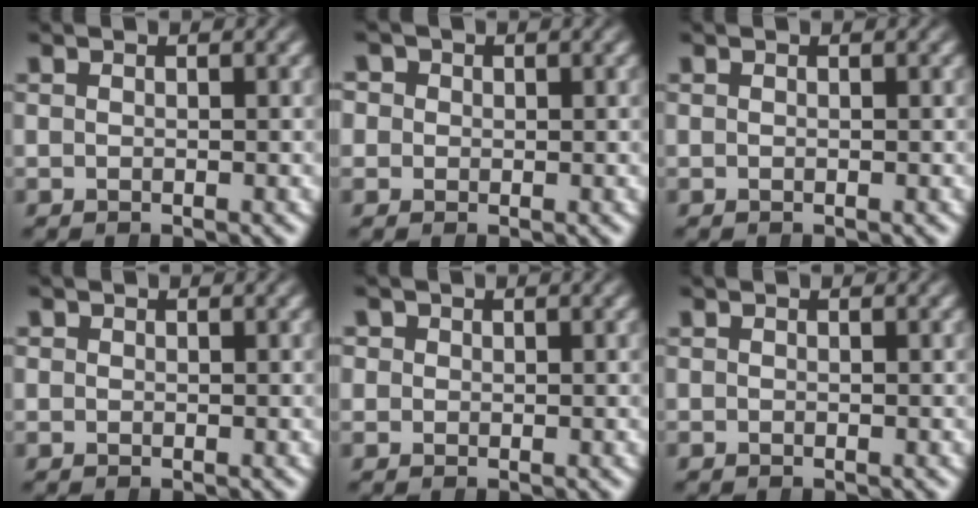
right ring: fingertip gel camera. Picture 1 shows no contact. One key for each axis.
{"total": 3.2, "fx": 0.5, "fy": 3.0, "fz": 1.0, "tx": -0.022, "ty": 0.002, "tz": 0.004}
{"total": 0.0}
{"total": 0.7, "fx": 0.0, "fy": 0.7, "fz": -0.1, "tx": 0.000, "ty": -0.006, "tz": 0.003}
{"total": 1.7, "fx": 0.4, "fy": 1.7, "fz": 0.4, "tx": -0.009, "ty": -0.005, "tz": 0.009}
{"total": 1.0, "fx": -0.3, "fy": 1.0, "fz": 0.0, "tx": -0.005, "ty": -0.002, "tz": -0.009}